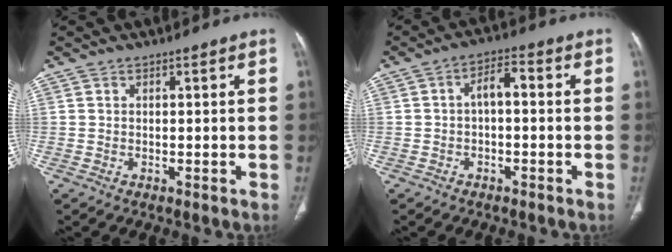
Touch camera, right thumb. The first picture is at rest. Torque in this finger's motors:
{"motor_torque": [0.91, 1.00, 0.37, 0.32, 0.03]}